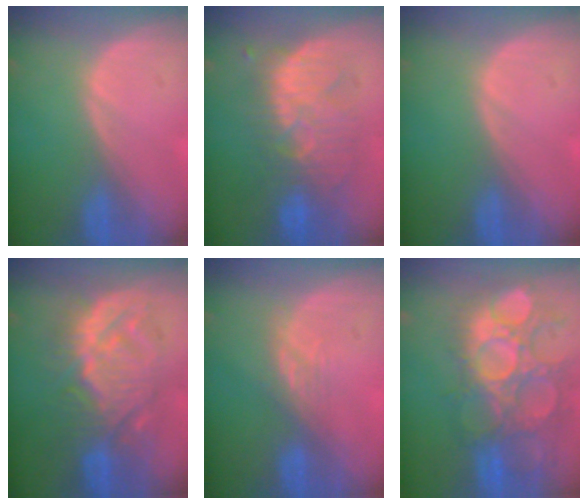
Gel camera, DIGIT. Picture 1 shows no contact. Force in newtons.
{"total": 9.1, "press": 9.1, "slide": 0.6}
{"total": 0.0}
{"total": 10.5, "press": 10.5, "slide": 0.5}
{"total": 3.0, "press": 2.6, "slide": 1.5}
{"total": 13.3, "press": 12.2, "slide": 5.4}